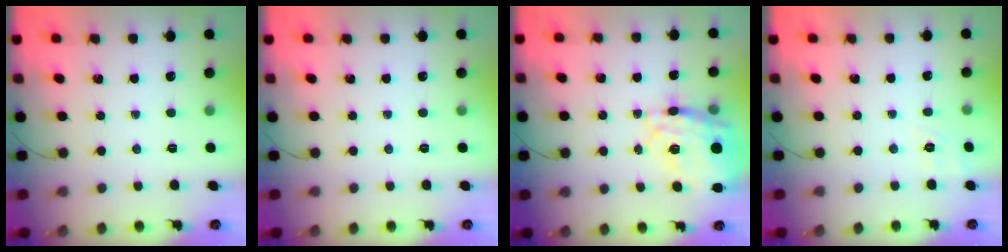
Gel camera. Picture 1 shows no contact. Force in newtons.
{"total": 0.0}
{"total": 23.1, "press": 22.6, "slide": 4.7}
{"total": 3.1, "press": 2.4, "slide": 1.9}